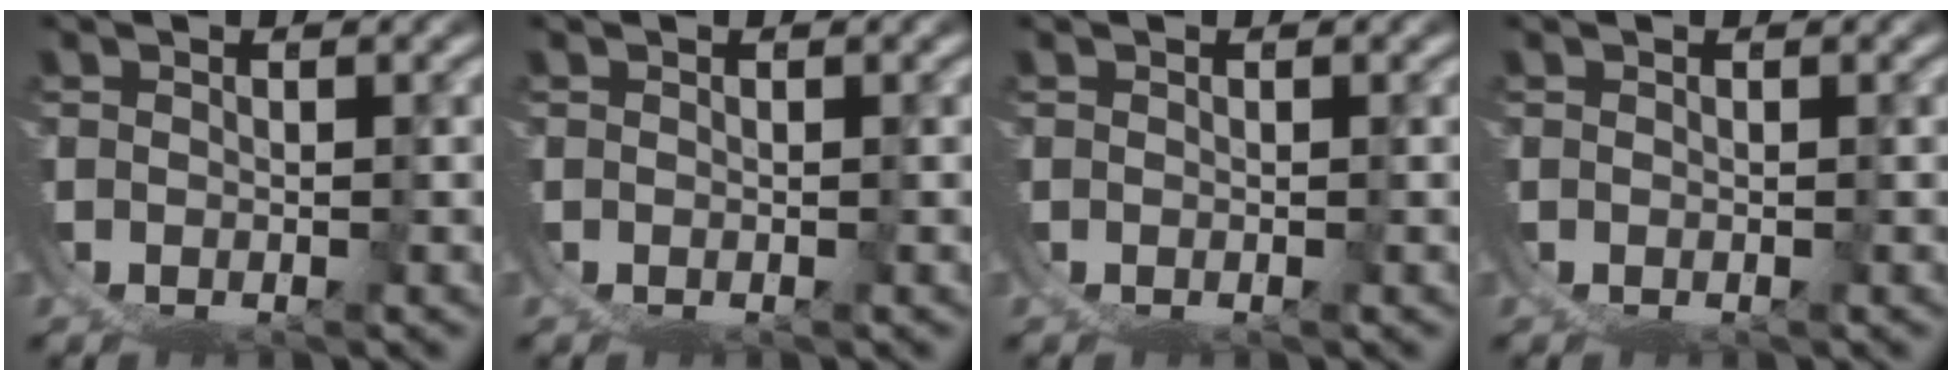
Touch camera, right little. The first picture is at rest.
{"total": 0.0}
{"total": 0.0}
{"total": 0.0}